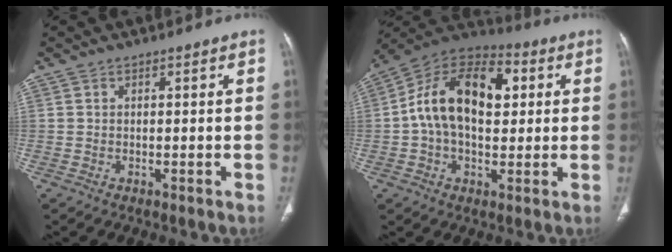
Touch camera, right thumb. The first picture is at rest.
{"total": 18.2, "force": [2.5, 11.3, 14.1], "torque": [-0.219, 0.030, 0.036]}